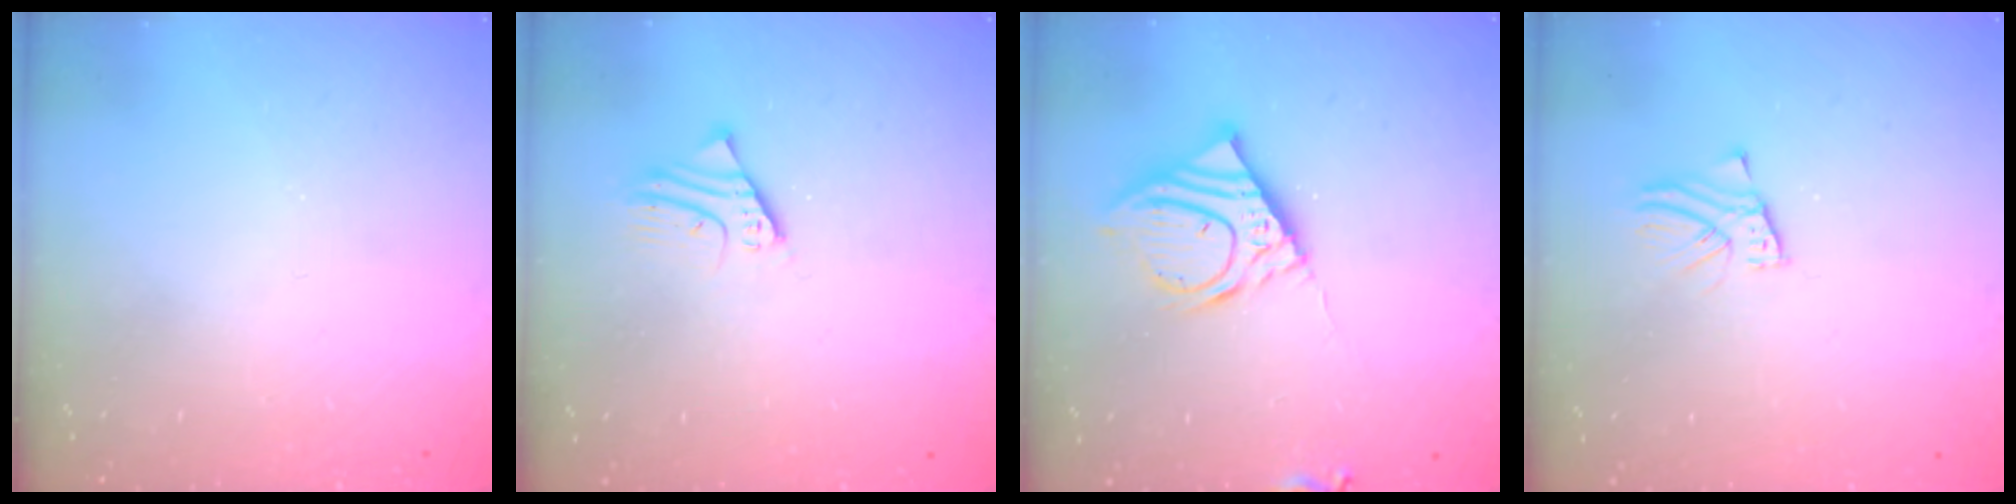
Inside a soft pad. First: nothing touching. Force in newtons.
{"total": 2.3, "press": 2.3, "slide": 0.1}
{"total": 12.5, "press": 12.2, "slide": 2.3}
{"total": 3.8, "press": 3.8, "slide": 0.2}